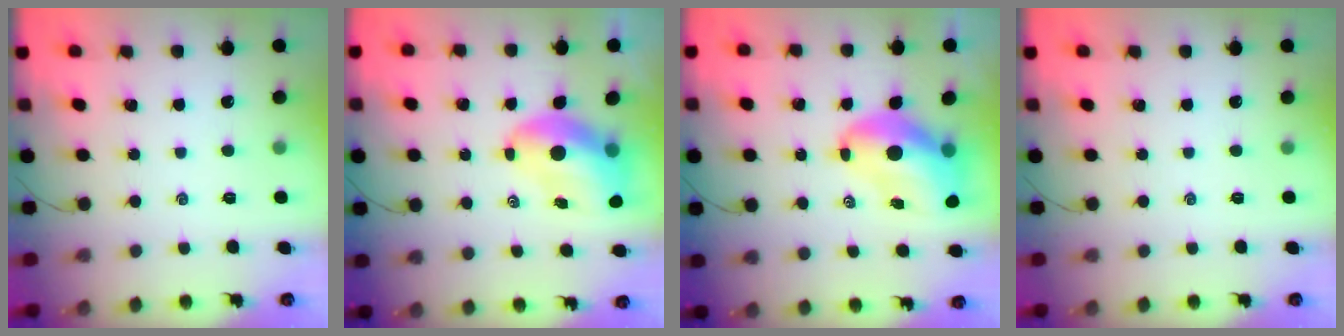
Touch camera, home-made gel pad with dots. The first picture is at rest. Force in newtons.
{"total": 8.8, "press": 8.5, "slide": 2.4}
{"total": 11.9, "press": 11.5, "slide": 3.2}
{"total": 0.0}